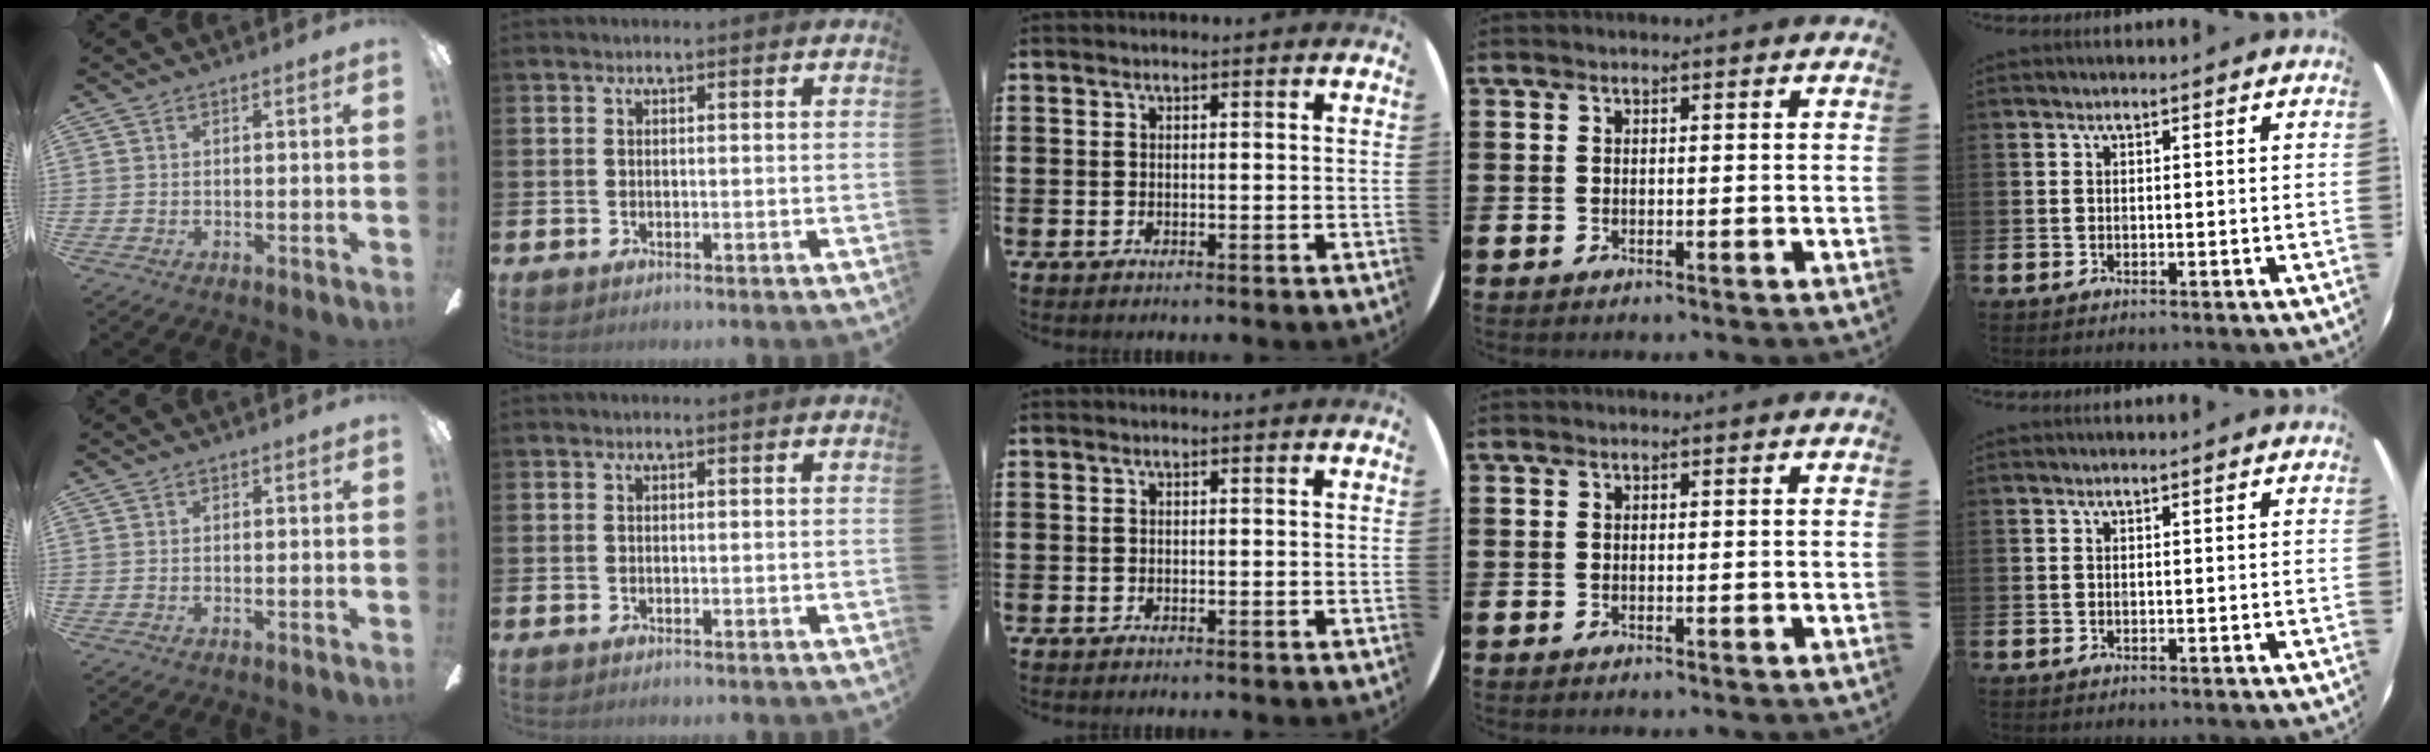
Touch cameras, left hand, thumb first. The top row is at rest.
{}